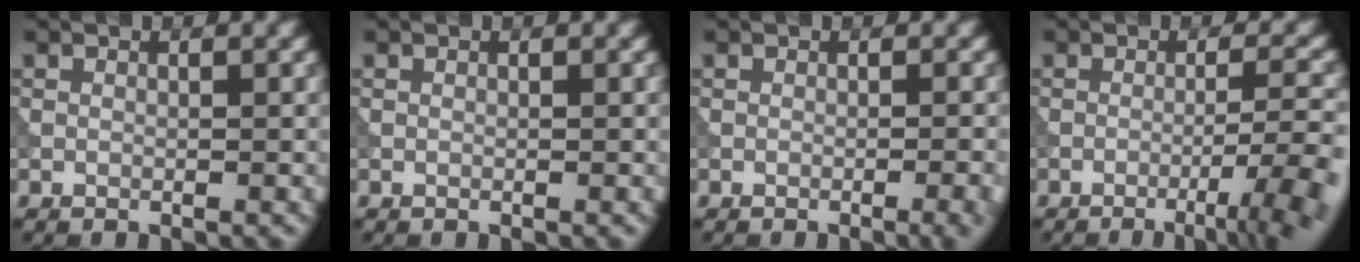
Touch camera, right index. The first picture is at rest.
{"total": 0.0}
{"total": 2.4, "force": [-0.9, 0.6, 2.1], "torque": [-0.018, 0.003, -0.014]}
{"total": 6.2, "force": [-2.8, 1.0, 5.4], "torque": [-0.073, 0.005, -0.046]}